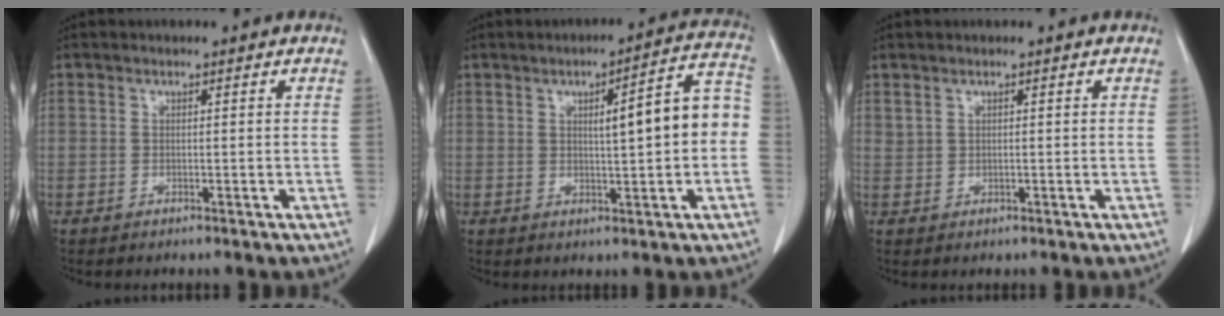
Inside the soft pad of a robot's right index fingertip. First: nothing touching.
{"total": 9.9, "force": [0.5, 1.5, 9.7], "torque": [-0.127, 0.031, 0.006]}
{"total": 0.7, "force": [0.6, 0.3, 0.3], "torque": [-0.005, 0.001, 0.014]}